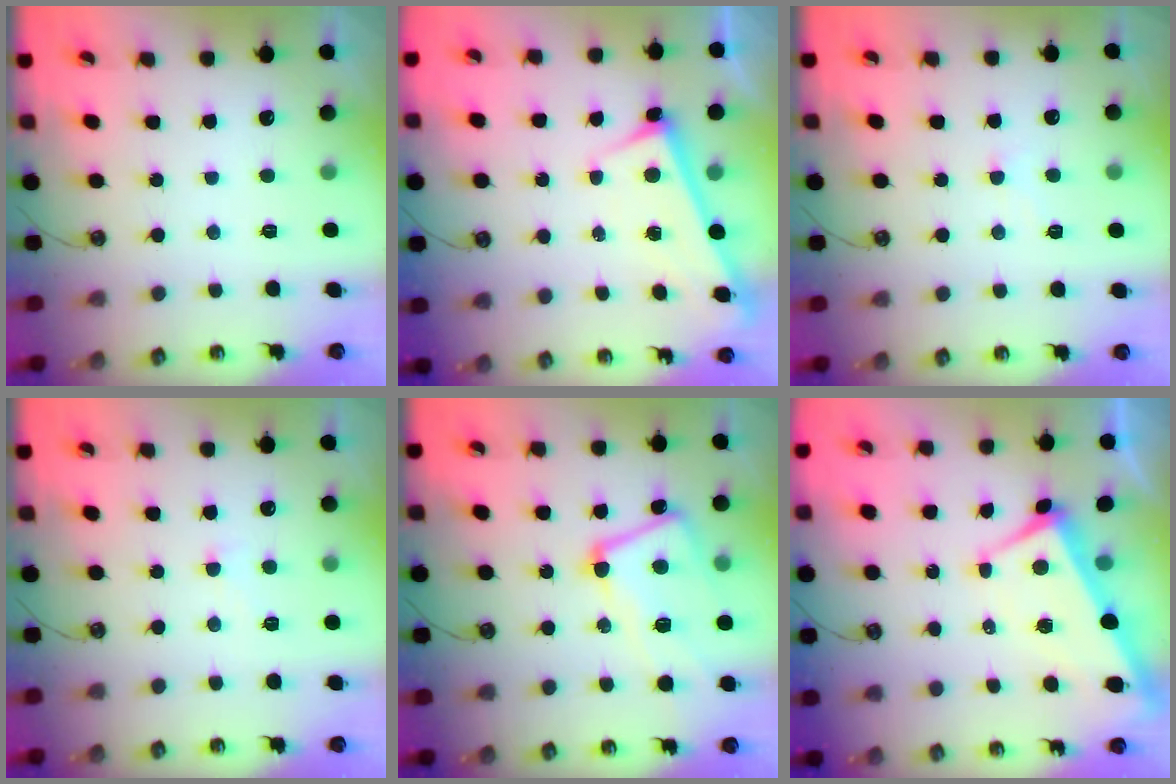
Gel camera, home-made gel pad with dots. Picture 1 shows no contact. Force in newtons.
{"total": 3.0, "press": 3.0, "slide": 0.1}
{"total": 1.1, "press": 1.0, "slide": 0.4}
{"total": 2.1, "press": 2.0, "slide": 0.5}
{"total": 7.6, "press": 7.4, "slide": 1.4}
{"total": 1.7, "press": 1.5, "slide": 0.8}